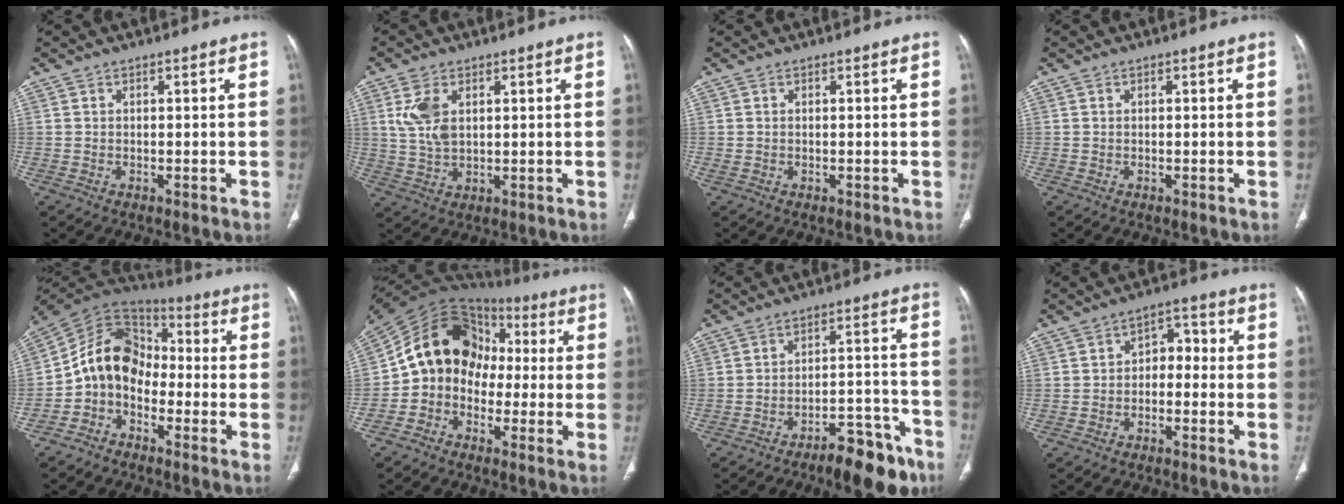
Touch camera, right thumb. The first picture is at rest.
{"total": 6.8, "force": [2.1, 4.0, 5.1], "torque": [-0.105, -0.003, 0.049]}
{"total": 0.0}
{"total": 0.0}
{"total": 11.7, "force": [-3.2, 9.1, 6.8], "torque": [-0.100, 0.071, -0.076]}
{"total": 14.2, "force": [-1.1, 11.9, 7.6], "torque": [-0.096, 0.054, -0.033]}
{"total": 11.9, "force": [-8.4, 4.0, 7.5], "torque": [-0.085, 0.069, -0.125]}
{"total": 5.1, "force": [-1.0, 3.6, 3.5], "torque": [-0.030, 0.033, -0.029]}